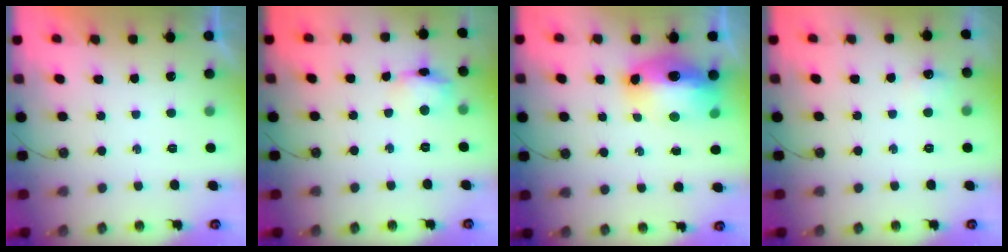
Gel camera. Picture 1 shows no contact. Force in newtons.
{"total": 10.0, "press": 10.0, "slide": 0.7}
{"total": 15.8, "press": 15.7, "slide": 1.6}
{"total": 5.3, "press": 5.3, "slide": 0.8}